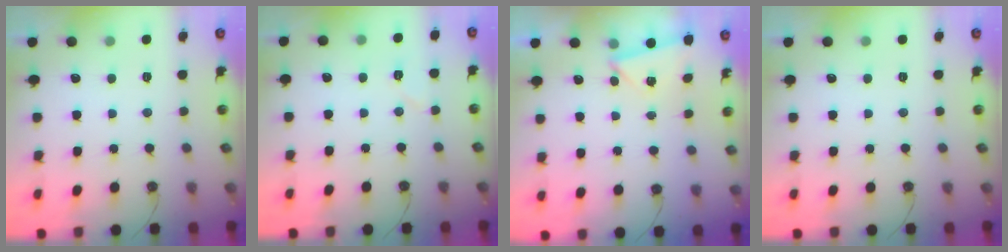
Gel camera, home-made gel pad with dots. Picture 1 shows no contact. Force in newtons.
{"total": 5.3, "press": 4.6, "slide": 2.6}
{"total": 2.0, "press": 1.9, "slide": 0.7}
{"total": 0.0}